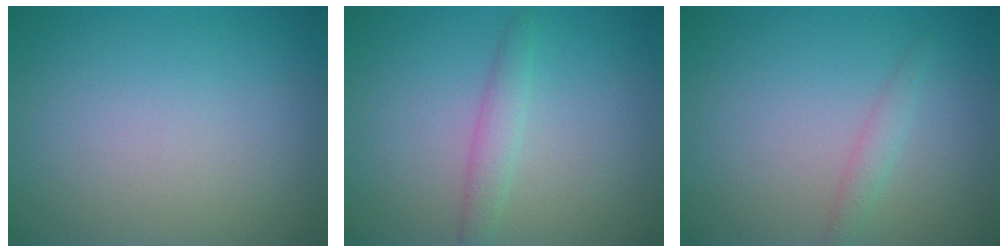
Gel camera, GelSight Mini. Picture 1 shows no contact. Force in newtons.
{"total": 1.7, "press": 1.7, "slide": 0.0}
{"total": 1.2, "press": 1.2, "slide": 0.1}